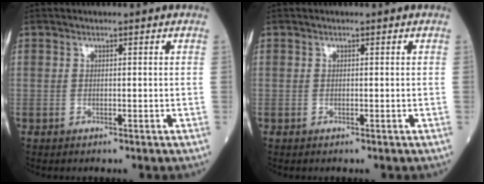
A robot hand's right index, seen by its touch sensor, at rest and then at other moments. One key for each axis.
{"total": 0.0}